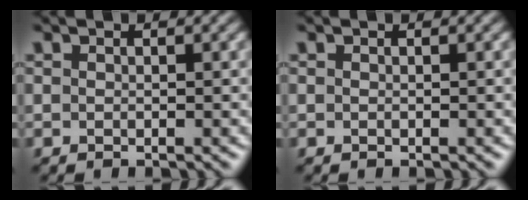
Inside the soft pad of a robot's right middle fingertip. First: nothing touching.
{"total": 0.0}